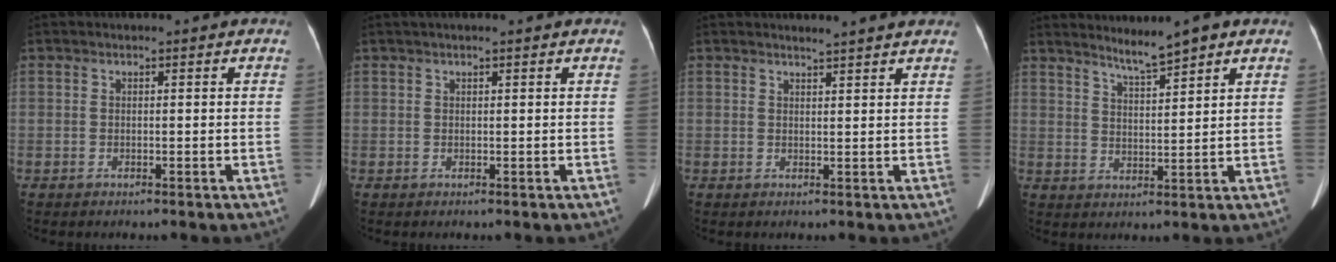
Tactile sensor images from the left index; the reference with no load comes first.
{"total": 1.3, "force": [1.0, 0.0, 0.9], "torque": [-0.012, 0.022, 0.017]}
{"total": 4.0, "force": [3.7, -0.3, 1.5], "torque": [-0.025, 0.006, 0.041]}
{"total": 5.0, "force": [4.1, -0.2, 2.7], "torque": [-0.050, 0.001, 0.076]}